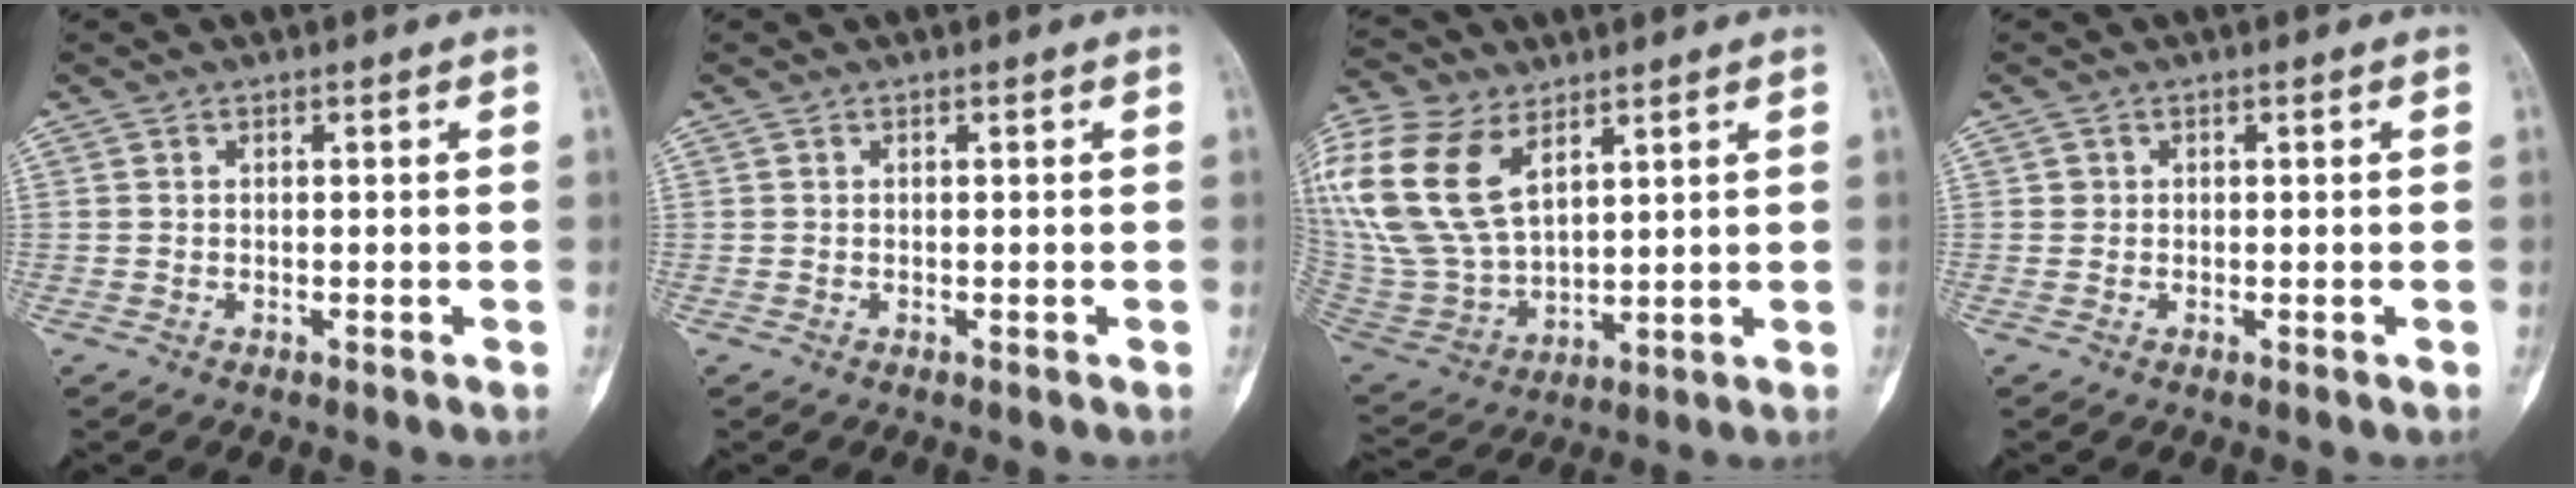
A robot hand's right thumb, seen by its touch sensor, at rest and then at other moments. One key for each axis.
{"total": 0.0}
{"total": 22.3, "fx": 9.5, "fy": 13.3, "fz": 15.2, "tx": -0.342, "ty": -0.019, "tz": 0.194}
{"total": 0.7, "fx": 0.0, "fy": 0.7, "fz": 0.0, "tx": 0.004, "ty": 0.004, "tz": 0.000}